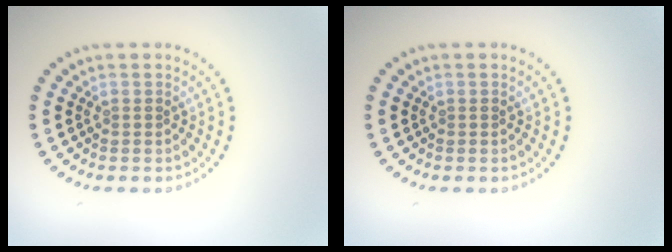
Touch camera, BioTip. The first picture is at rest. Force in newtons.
{"total": 0.0}